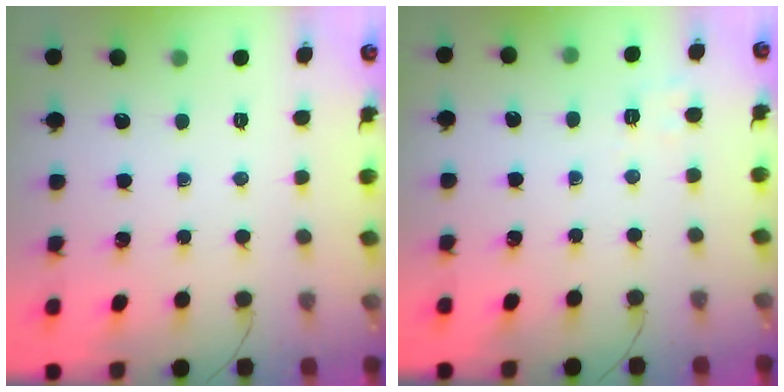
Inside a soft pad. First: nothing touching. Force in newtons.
{"total": 3.0, "press": 2.3, "slide": 1.9}